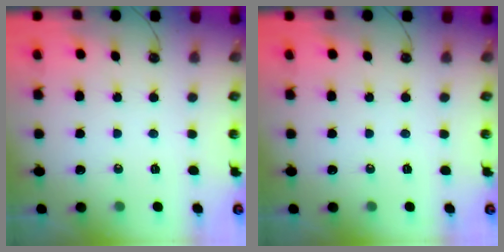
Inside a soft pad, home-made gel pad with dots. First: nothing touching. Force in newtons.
{"total": 0.0}